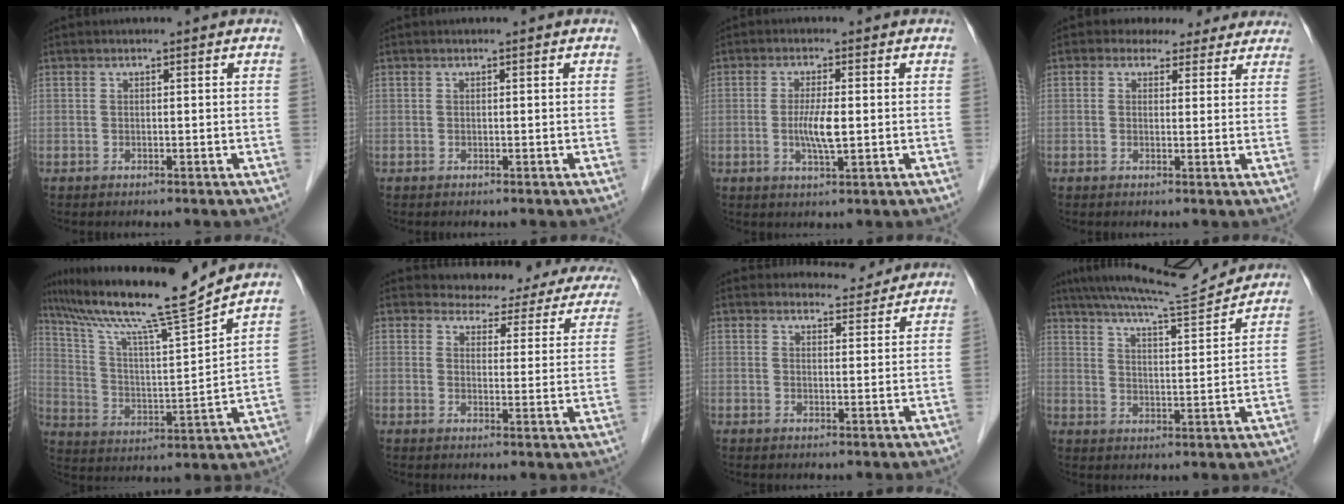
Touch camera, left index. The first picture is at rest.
{"total": 0.0}
{"total": 4.3, "force": [-0.3, 0.5, 4.2], "torque": [-0.086, -0.007, -0.006]}
{"total": 7.2, "force": [6.0, 3.8, 0.8], "torque": [0.008, 0.014, 0.055]}
{"total": 16.5, "force": [13.8, -1.2, 8.9], "torque": [-0.163, 0.000, 0.232]}
{"total": 15.8, "force": [14.7, 5.0, 3.0], "torque": [-0.005, -0.030, 0.141]}
{"total": 4.8, "force": [4.7, 1.0, 0.0], "torque": [0.001, 0.003, 0.057]}
{"total": 13.0, "force": [12.3, -0.2, 4.3], "torque": [-0.077, 0.004, 0.184]}